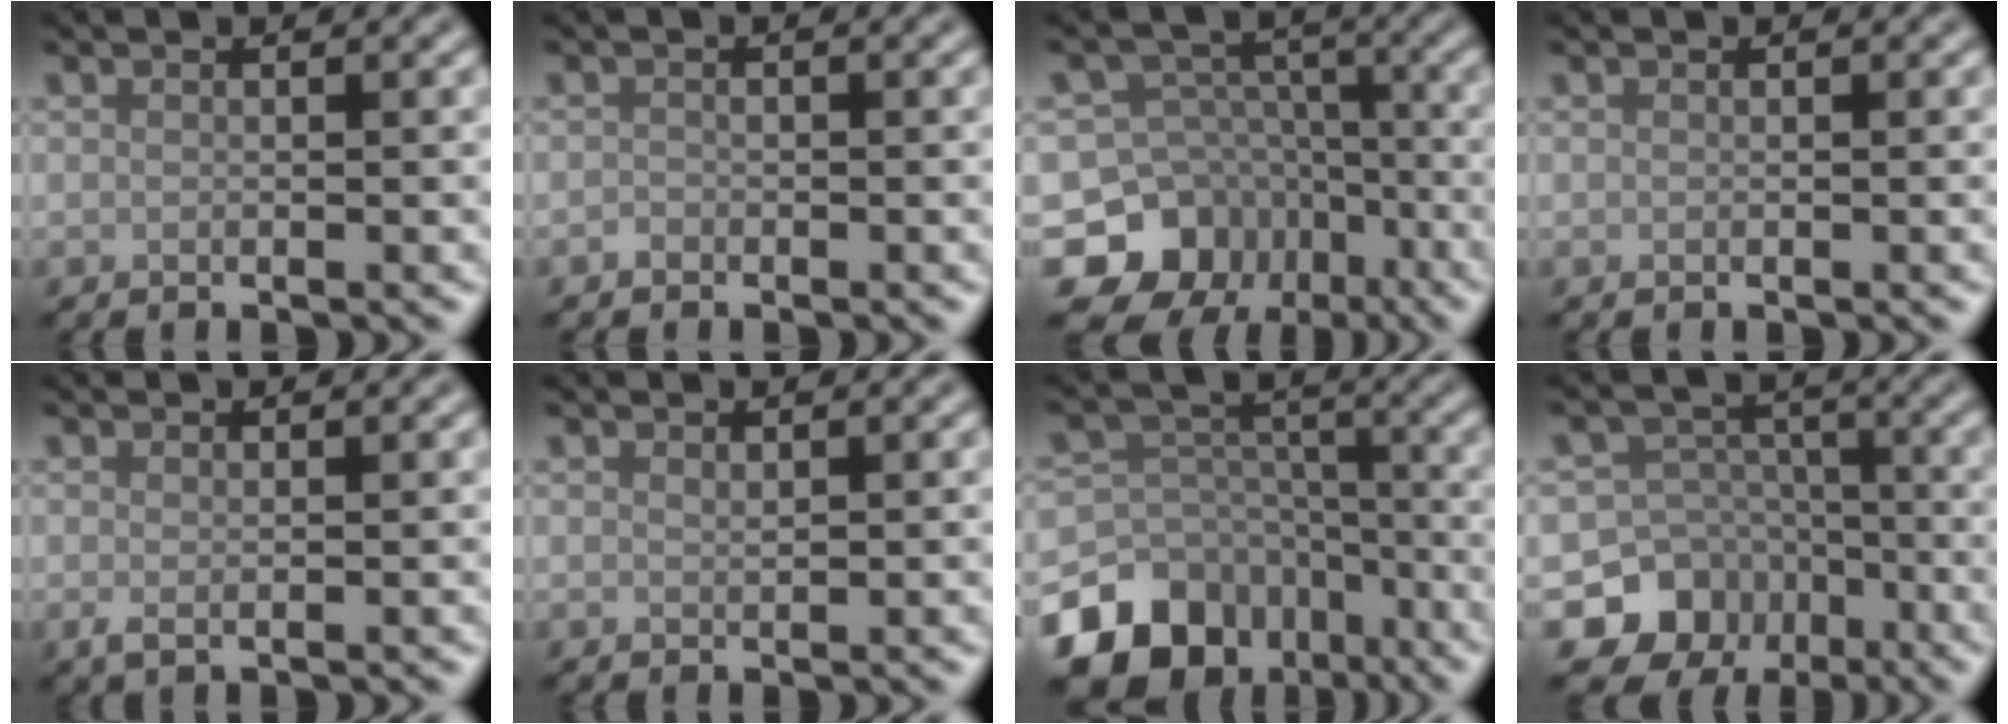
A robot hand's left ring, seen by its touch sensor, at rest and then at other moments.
{"total": 0.6, "force": [-0.4, 0.4, 0.0], "torque": [0.002, -0.002, -0.008]}
{"total": 12.2, "force": [-7.6, 9.3, 2.6], "torque": [-0.057, -0.007, -0.124]}
{"total": 0.0}
{"total": 0.8, "force": [0.0, 0.2, 0.8], "torque": [-0.015, -0.002, 0.001]}
{"total": 0.5, "force": [0.4, 0.2, 0.3], "torque": [-0.007, -0.002, 0.009]}
{"total": 16.1, "force": [-10.3, 11.6, 4.4], "torque": [-0.096, -0.051, -0.165]}
{"total": 11.2, "force": [-6.6, 8.9, 1.8], "torque": [-0.029, -0.020, -0.117]}